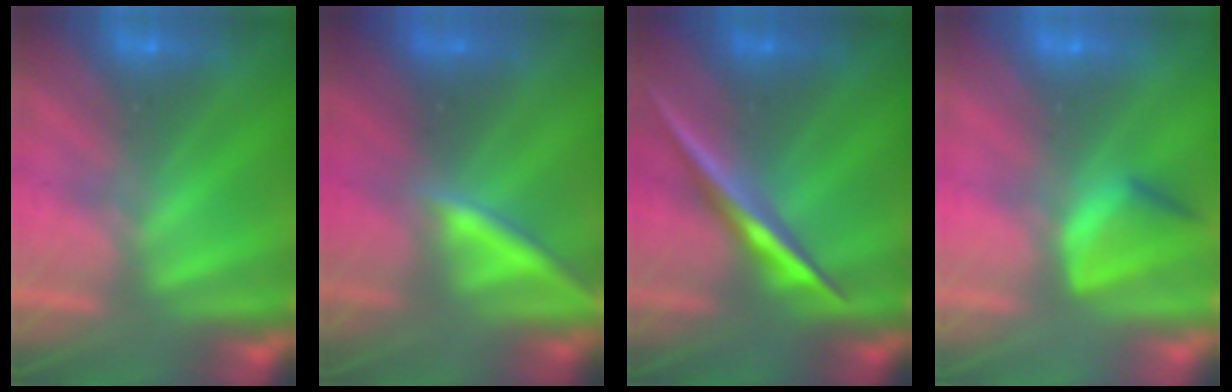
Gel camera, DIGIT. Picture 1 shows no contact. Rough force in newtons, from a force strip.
{"total": 2.2}
{"total": 2.3}
{"total": 4.6}